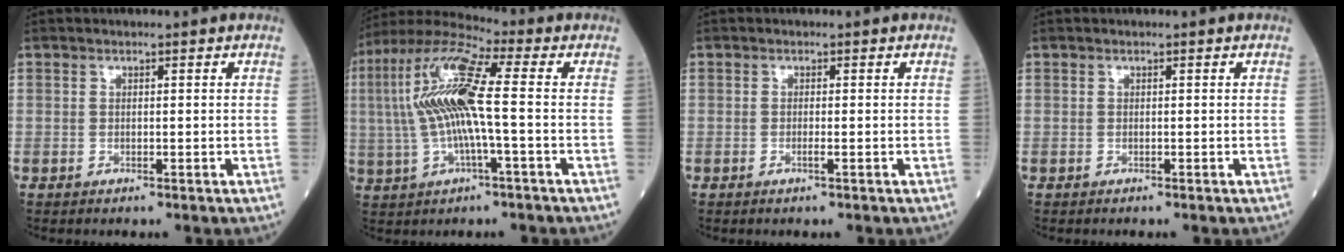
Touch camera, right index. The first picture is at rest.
{"total": 13.7, "force": [0.4, 1.8, 13.6], "torque": [-0.286, 0.022, -0.001]}
{"total": 0.9, "force": [-0.3, -0.1, 0.8], "torque": [-0.017, -0.001, -0.006]}
{"total": 0.0}